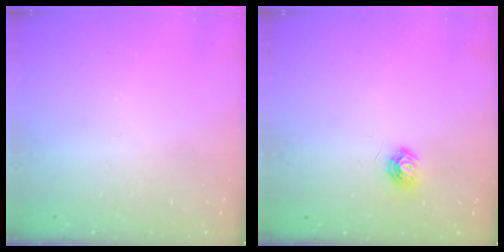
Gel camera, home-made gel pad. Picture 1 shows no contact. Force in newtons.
{"total": 5.9, "press": 5.9, "slide": 0.5}